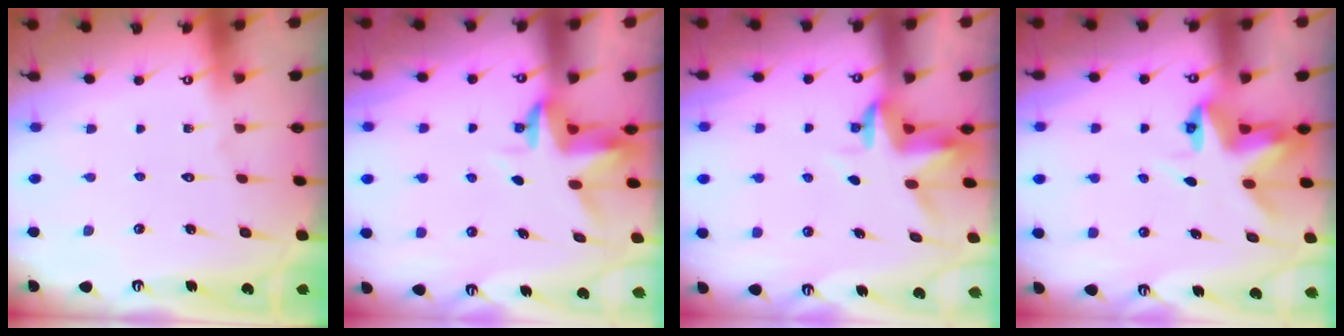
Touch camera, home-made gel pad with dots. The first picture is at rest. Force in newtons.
{"total": 3.4, "press": 3.3, "slide": 0.4}
{"total": 3.3, "press": 3.3, "slide": 0.2}
{"total": 5.0, "press": 5.0, "slide": 0.4}